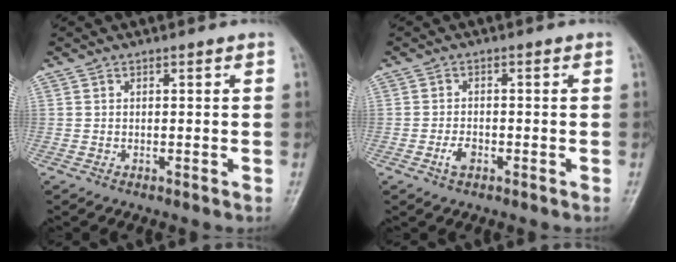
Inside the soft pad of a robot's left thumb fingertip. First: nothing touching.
{"total": 2.4, "force": [-1.1, 1.3, 1.6], "torque": [-0.031, 0.005, -0.020]}